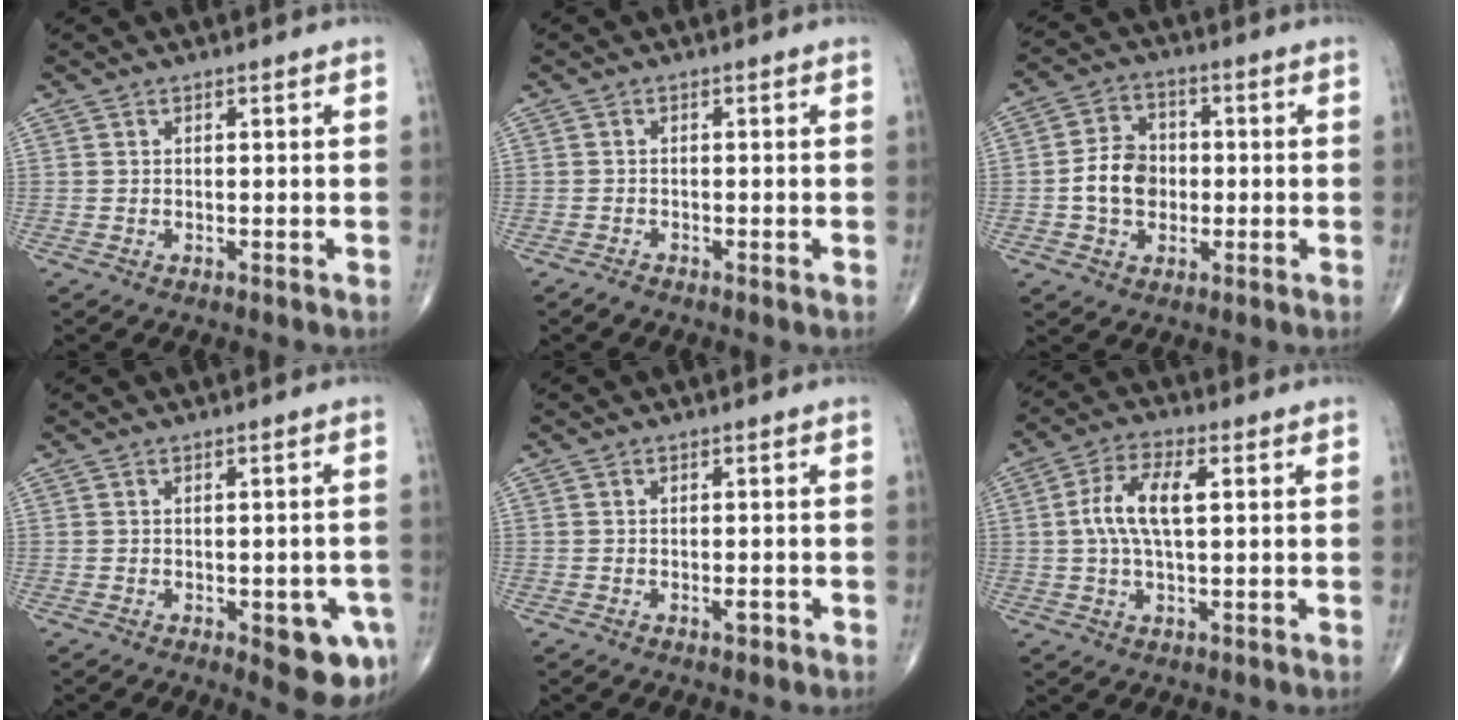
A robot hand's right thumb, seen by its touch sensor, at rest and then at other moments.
{"total": 1.0, "force": [-0.8, 0.2, 0.4], "torque": [-0.007, -0.002, -0.019]}
{"total": 8.4, "force": [-1.0, 6.6, 5.1], "torque": [-0.065, 0.019, -0.024]}
{"total": 8.4, "force": [-3.2, 3.3, 7.1], "torque": [-0.060, 0.002, -0.032]}
{"total": 1.4, "force": [-0.8, 0.6, 1.0], "torque": [-0.011, 0.001, -0.013]}
{"total": 8.8, "force": [1.1, 3.9, 7.8], "torque": [-0.157, 0.015, 0.017]}